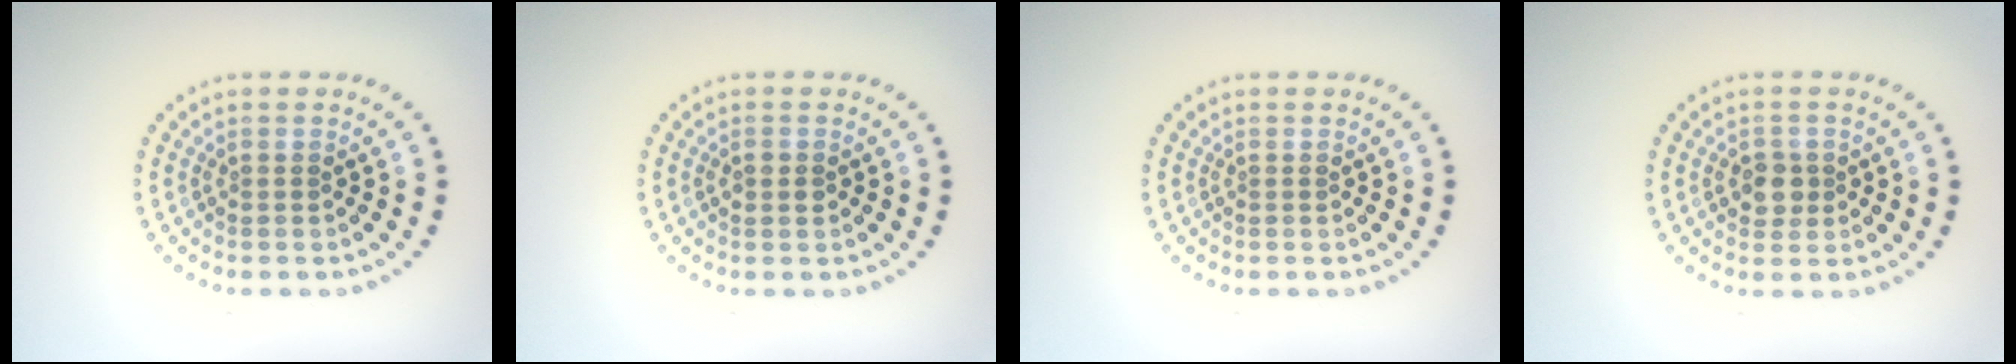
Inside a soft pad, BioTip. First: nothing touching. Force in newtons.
{"total": 1.4, "press": 1.4, "slide": 0.1}
{"total": 0.0}
{"total": 1.9, "press": 1.8, "slide": 0.5}